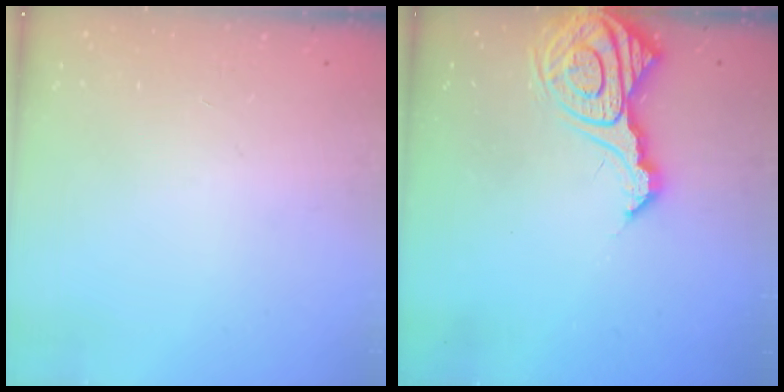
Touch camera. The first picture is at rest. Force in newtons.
{"total": 16.3, "press": 16.2, "slide": 1.7}